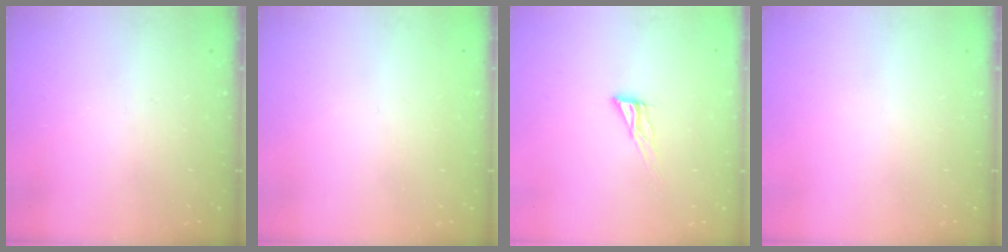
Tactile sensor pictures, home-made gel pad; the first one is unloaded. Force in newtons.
{"total": 1.6, "press": 1.6, "slide": 0.1}
{"total": 6.9, "press": 6.8, "slide": 0.5}
{"total": 0.0}